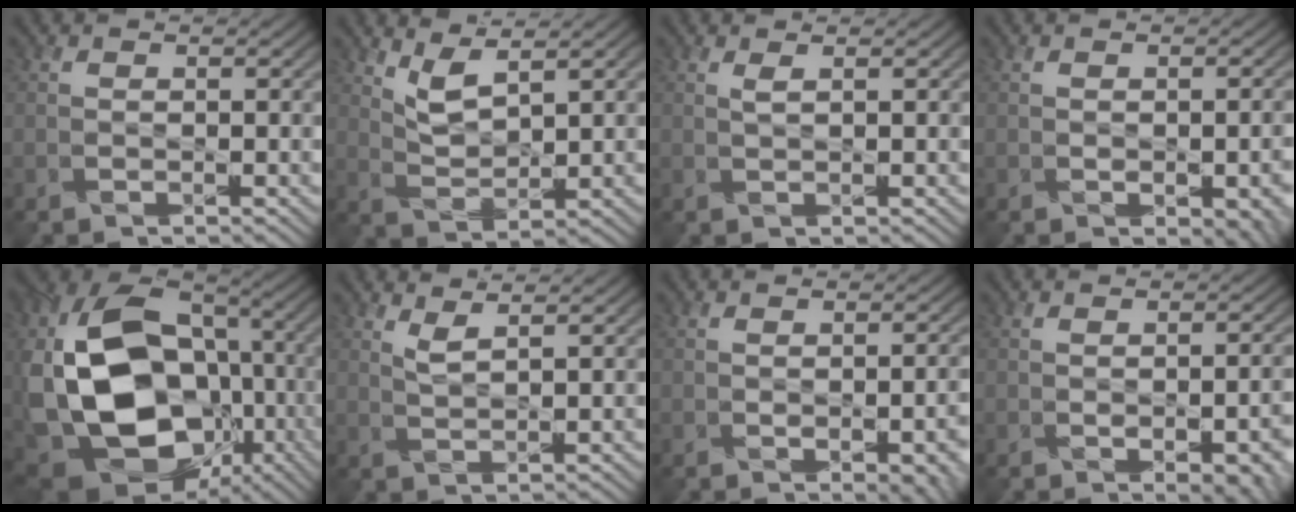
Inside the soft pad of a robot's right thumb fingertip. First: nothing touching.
{"total": 4.2, "force": [3.1, 0.9, 2.6], "torque": [-0.069, -0.001, 0.068]}
{"total": 1.0, "force": [0.7, 0.2, 0.7], "torque": [-0.017, 0.008, 0.010]}
{"total": 5.1, "force": [-1.9, 2.4, 4.1], "torque": [-0.042, -0.009, -0.010]}
{"total": 19.9, "force": [-2.6, 14.5, 13.3], "torque": [-0.305, -0.017, -0.032]}
{"total": 2.1, "force": [1.7, 0.2, 1.3], "torque": [-0.031, 0.005, 0.036]}
{"total": 5.8, "force": [-2.2, 2.6, 4.7], "torque": [-0.049, -0.010, -0.010]}
{"total": 6.6, "force": [-2.5, 3.1, 5.3], "torque": [-0.049, -0.008, -0.010]}